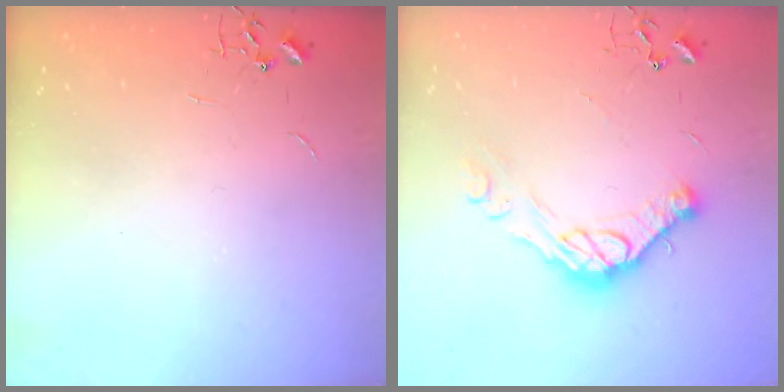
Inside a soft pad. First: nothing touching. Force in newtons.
{"total": 13.3, "press": 13.3, "slide": 0.8}